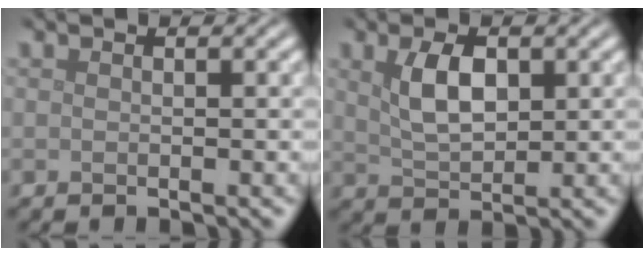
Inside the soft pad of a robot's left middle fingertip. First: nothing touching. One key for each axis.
{"total": 3.7, "fx": 1.1, "fy": 1.9, "fz": 3.0, "tx": -0.062, "ty": 0.002, "tz": 0.025}